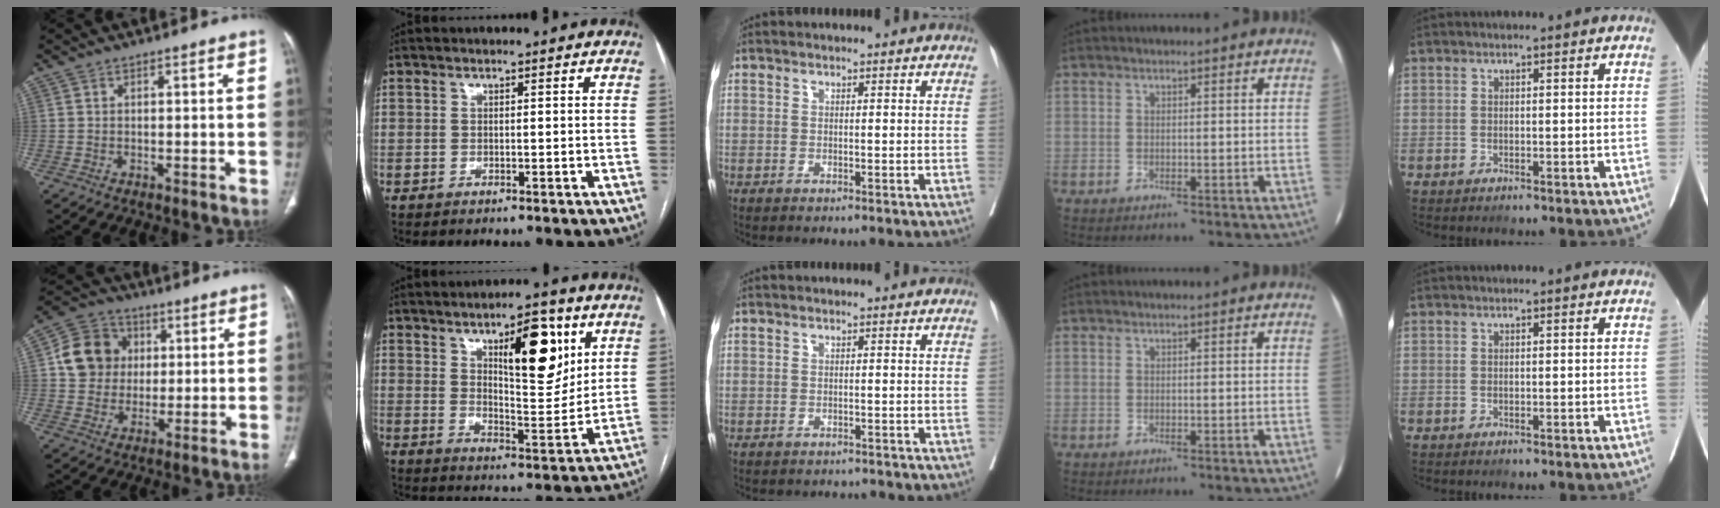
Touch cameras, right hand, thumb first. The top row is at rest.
{"thumb": {"total": 11.7, "force": [2.1, 10.5, 4.8], "torque": [-0.064, 0.008, 0.032]}, "index": {"total": 13.0, "force": [6.0, 3.9, 10.9], "torque": [-0.158, -0.003, 0.098]}, "middle": {"total": 3.8, "force": [-3.7, 1.0, 0.1], "torque": [0.004, -0.004, -0.046]}}